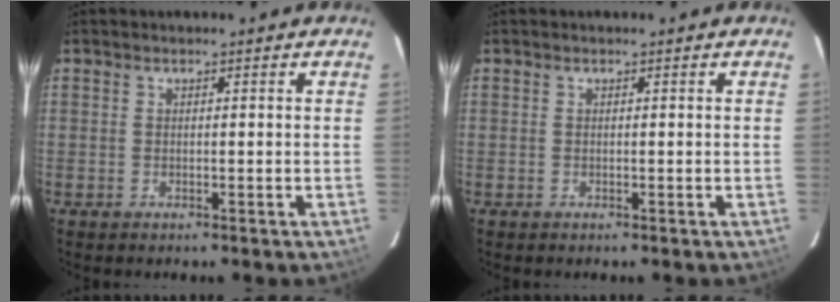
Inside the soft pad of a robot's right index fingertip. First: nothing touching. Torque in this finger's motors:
{"motor_torque": [0.01, -0.01, 0.02, 0.00]}